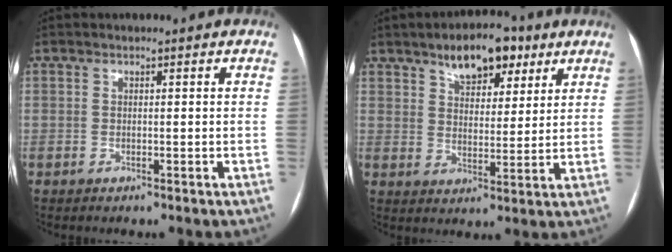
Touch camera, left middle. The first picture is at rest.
{"total": 9.1, "force": [5.8, 4.3, 5.5], "torque": [-0.083, 0.014, 0.093]}